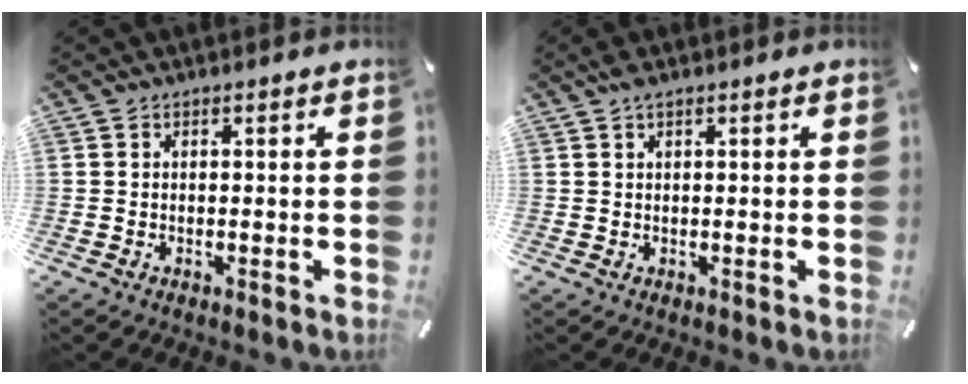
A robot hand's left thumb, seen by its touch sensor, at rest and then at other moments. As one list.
[{"total": 1.4, "force": [0.8, 0.5, 1.1], "torque": [-0.024, 0.002, 0.013]}]